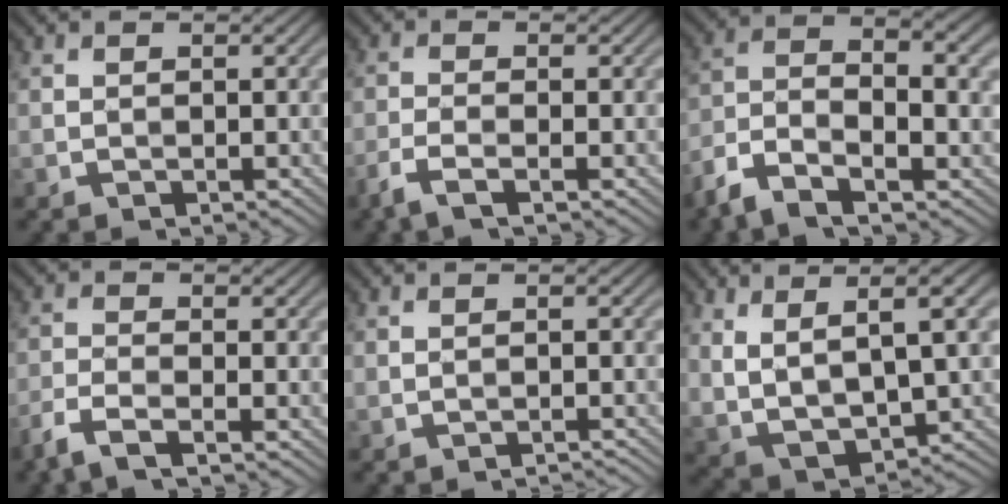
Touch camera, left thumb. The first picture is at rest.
{"total": 3.2, "force": [-2.1, 0.6, 2.4], "torque": [-0.054, -0.003, -0.053]}
{"total": 9.3, "force": [-4.6, 3.9, 7.1], "torque": [-0.143, -0.009, -0.098]}
{"total": 3.8, "force": [-2.7, 0.8, 2.6], "torque": [-0.062, -0.006, -0.070]}
{"total": 1.5, "force": [-1.1, 0.2, 1.0], "torque": [-0.007, 0.009, -0.024]}
{"total": 8.9, "force": [3.0, 3.5, 7.7], "torque": [-0.180, -0.008, 0.066]}